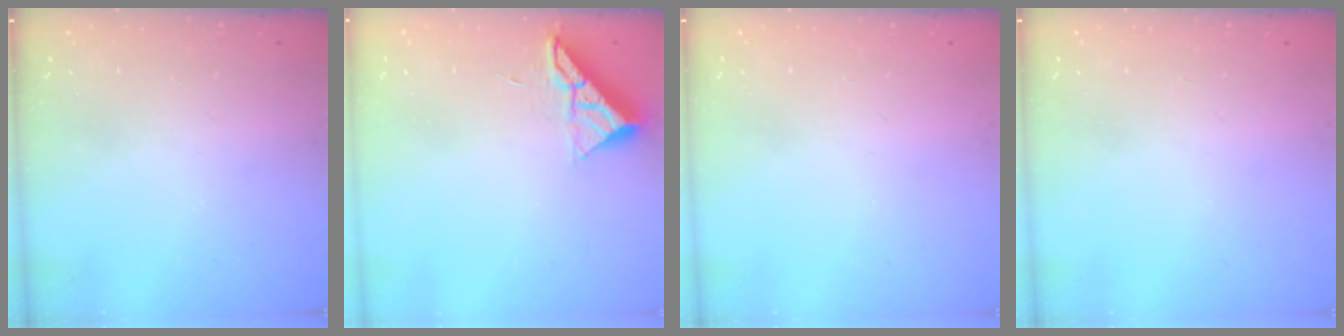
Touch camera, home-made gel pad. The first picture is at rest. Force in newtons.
{"total": 7.1, "press": 7.1, "slide": 0.4}
{"total": 0.0}
{"total": 0.0}